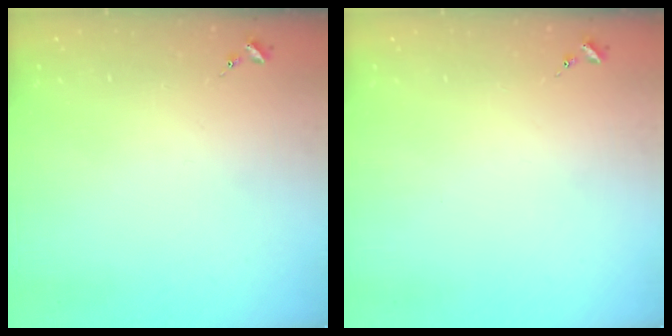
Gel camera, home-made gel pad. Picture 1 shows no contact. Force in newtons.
{"total": 0.0}